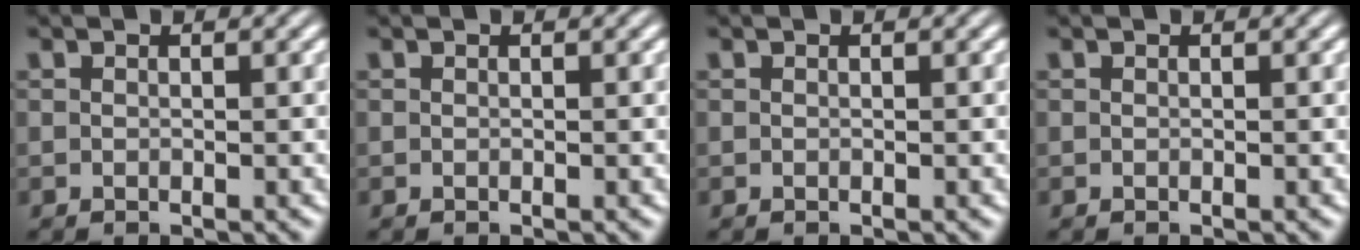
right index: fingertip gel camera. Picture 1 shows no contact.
{"total": 0.0}
{"total": 0.0}
{"total": 0.0}